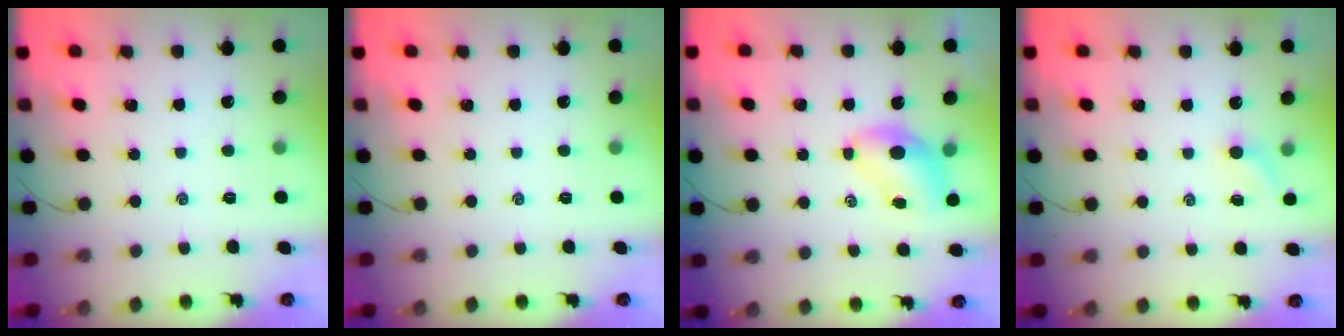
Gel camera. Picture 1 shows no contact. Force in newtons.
{"total": 0.0}
{"total": 6.0, "press": 5.9, "slide": 0.7}
{"total": 2.9, "press": 2.7, "slide": 0.9}